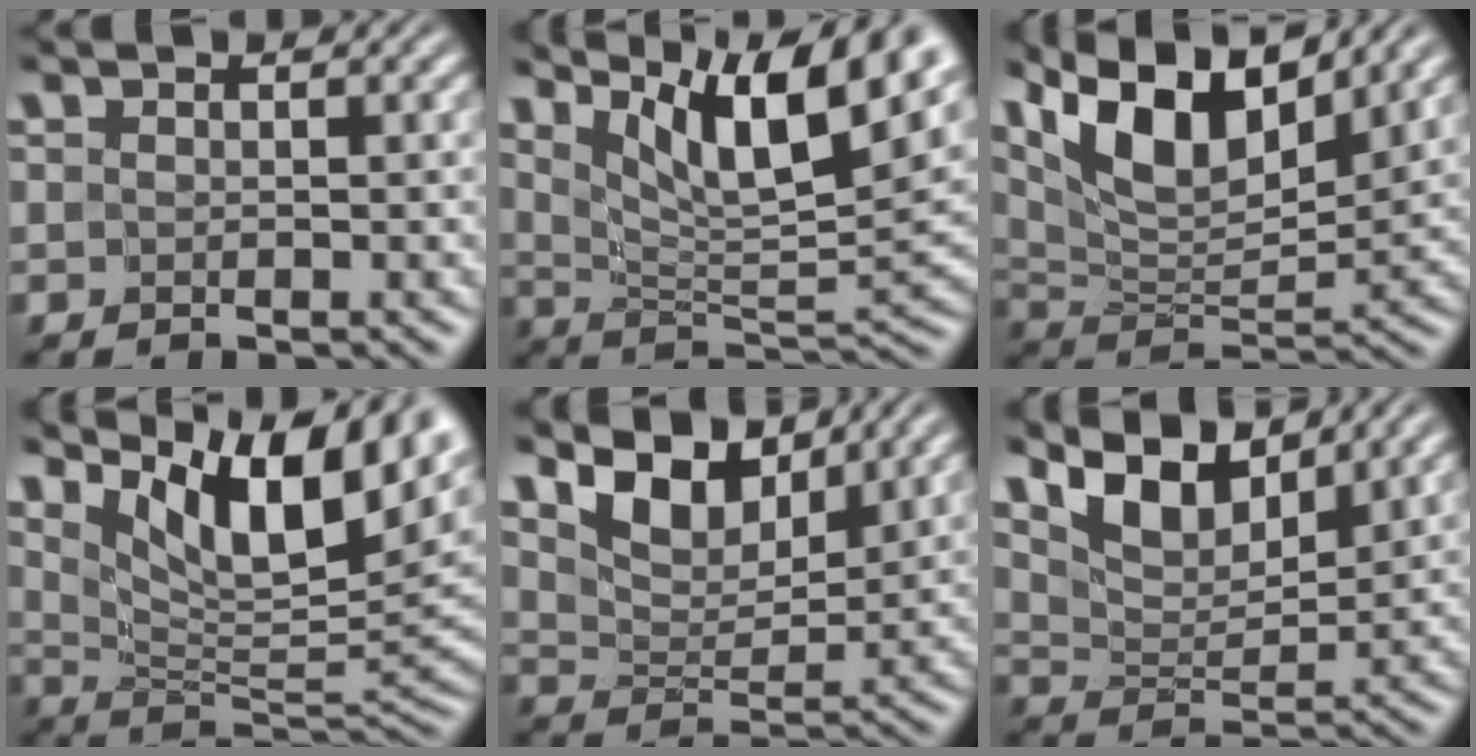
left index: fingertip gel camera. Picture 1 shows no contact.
{"total": 11.5, "force": [7.5, 2.8, 8.2], "torque": [-0.133, 0.005, 0.116]}
{"total": 10.9, "force": [6.8, 3.8, 7.6], "torque": [-0.141, 0.004, 0.127]}
{"total": 12.5, "force": [7.4, 3.9, 9.4], "torque": [-0.148, 0.008, 0.133]}
{"total": 6.5, "force": [5.0, 2.7, 3.1], "torque": [-0.066, -0.002, 0.080]}
{"total": 6.4, "force": [5.0, 2.1, 3.3], "torque": [-0.073, 0.006, 0.090]}